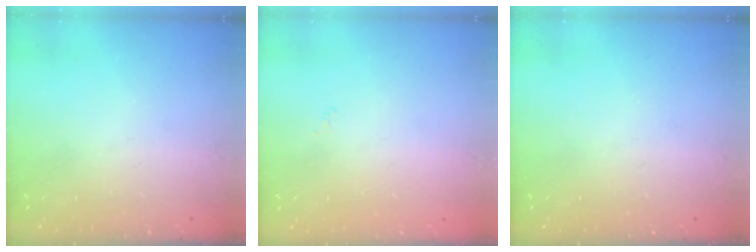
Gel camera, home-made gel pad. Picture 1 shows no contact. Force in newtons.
{"total": 0.6, "press": 0.5, "slide": 0.2}
{"total": 0.0}